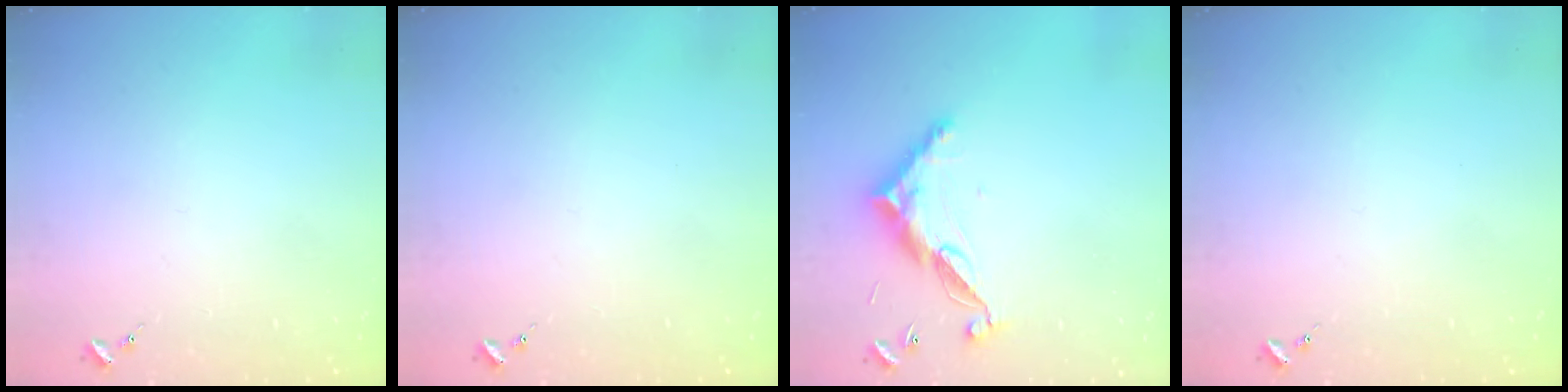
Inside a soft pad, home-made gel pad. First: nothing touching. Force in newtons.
{"total": 0.0}
{"total": 12.2, "press": 12.1, "slide": 0.3}
{"total": 0.0}